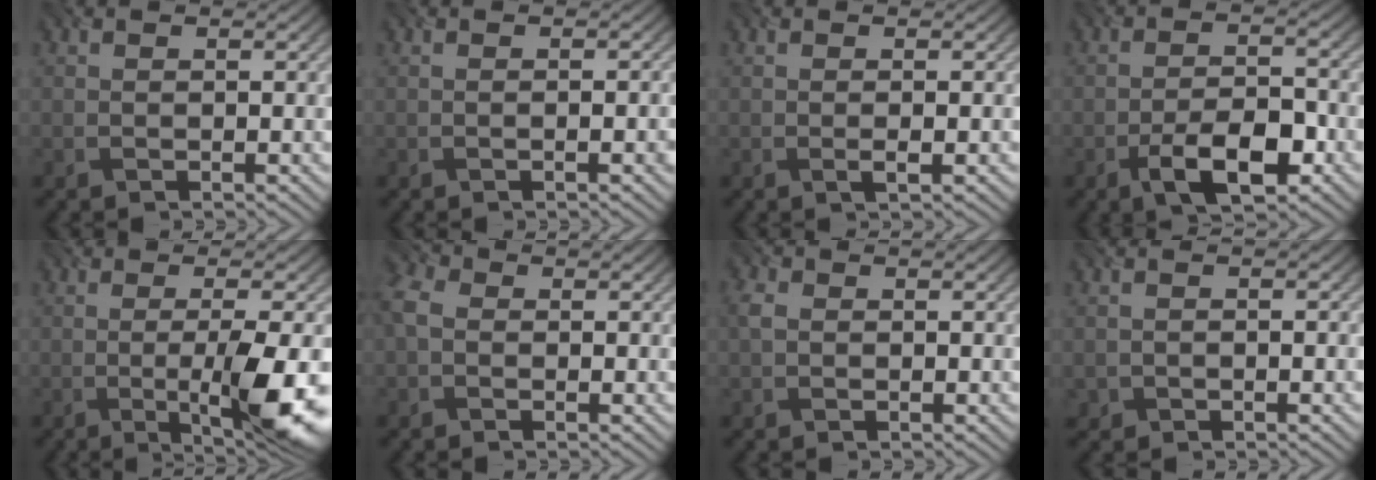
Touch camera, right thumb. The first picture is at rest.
{"total": 1.4, "force": [-0.4, 0.2, 1.3], "torque": [-0.020, 0.003, -0.006]}
{"total": 1.2, "force": [-0.2, 0.1, 1.2], "torque": [-0.023, -0.003, -0.004]}
{"total": 7.2, "force": [-3.6, 2.9, 5.6], "torque": [-0.096, 0.003, -0.066]}
{"total": 9.6, "force": [-2.5, 1.8, 9.1], "torque": [-0.143, -0.003, -0.040]}
{"total": 4.2, "force": [-0.3, 3.1, 2.7], "torque": [-0.085, 0.006, -0.016]}
{"total": 1.8, "force": [0.1, 1.4, 1.1], "torque": [-0.029, 0.005, -0.002]}
{"total": 0.9, "force": [-0.6, 0.7, 0.3], "torque": [-0.006, -0.003, -0.011]}